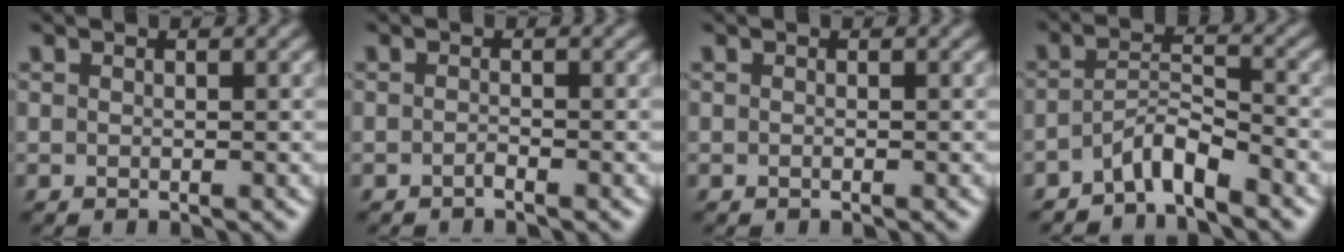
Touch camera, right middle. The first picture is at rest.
{"total": 0.6, "force": [-0.5, 0.1, 0.3], "torque": [-0.006, 0.003, -0.010]}
{"total": 0.0}
{"total": 3.4, "force": [-2.7, 0.6, 2.0], "torque": [-0.032, 0.012, -0.056]}